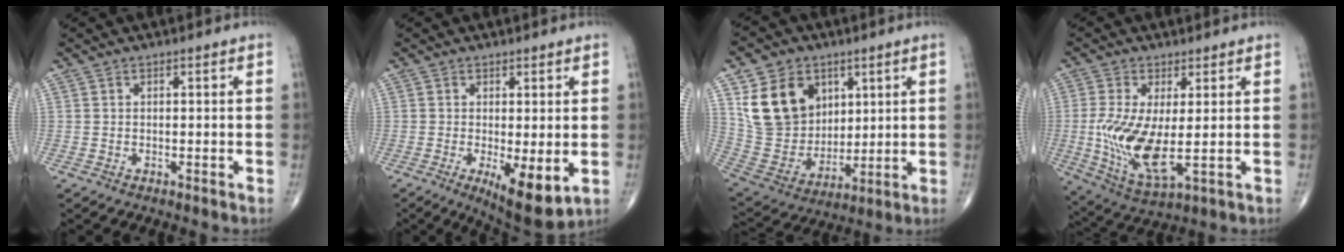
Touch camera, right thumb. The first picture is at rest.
{"total": 8.7, "force": [-1.9, 2.9, 8.0], "torque": [-0.121, -0.026, -0.023]}
{"total": 16.6, "force": [6.6, 12.7, 8.4], "torque": [-0.124, -0.026, 0.141]}
{"total": 12.5, "force": [-0.6, 4.7, 11.5], "torque": [-0.242, -0.026, -0.001]}